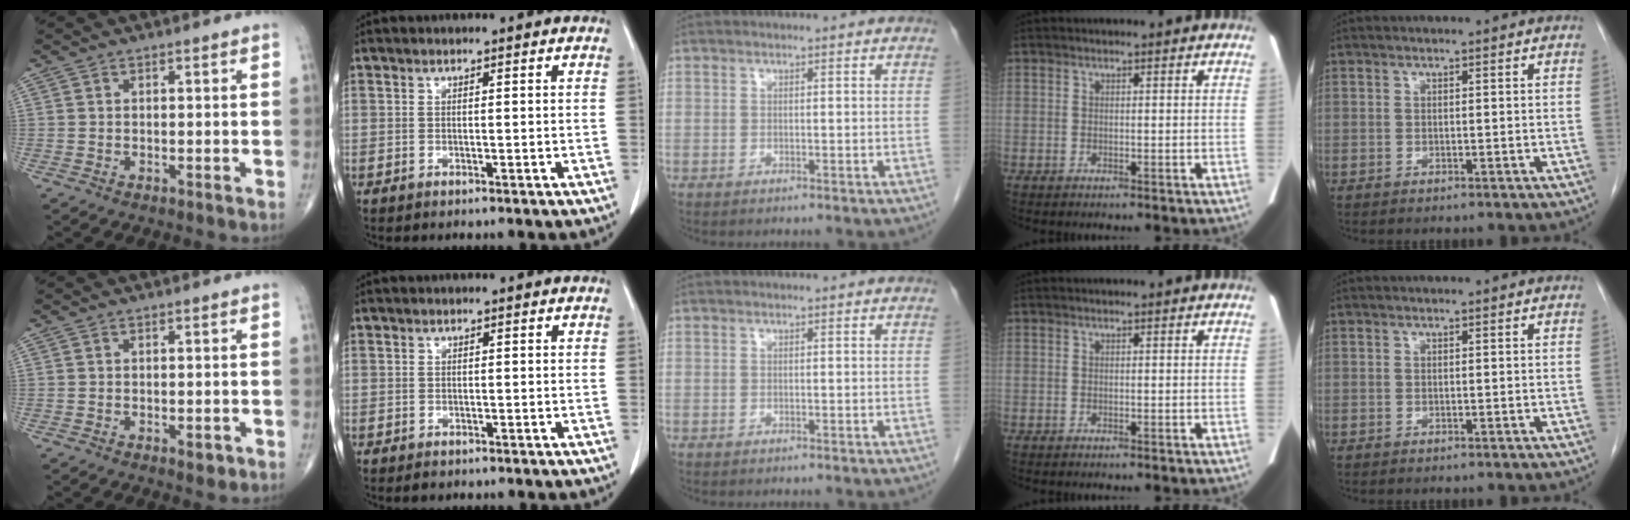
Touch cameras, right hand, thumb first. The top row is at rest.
{"thumb": {"total": 1.9, "force": [-0.8, 1.0, 1.5], "torque": [-0.014, 0.000, -0.009]}, "index": {"total": 0.8, "force": [-0.3, 0.8, 0.1], "torque": [-0.001, 0.004, -0.003]}}